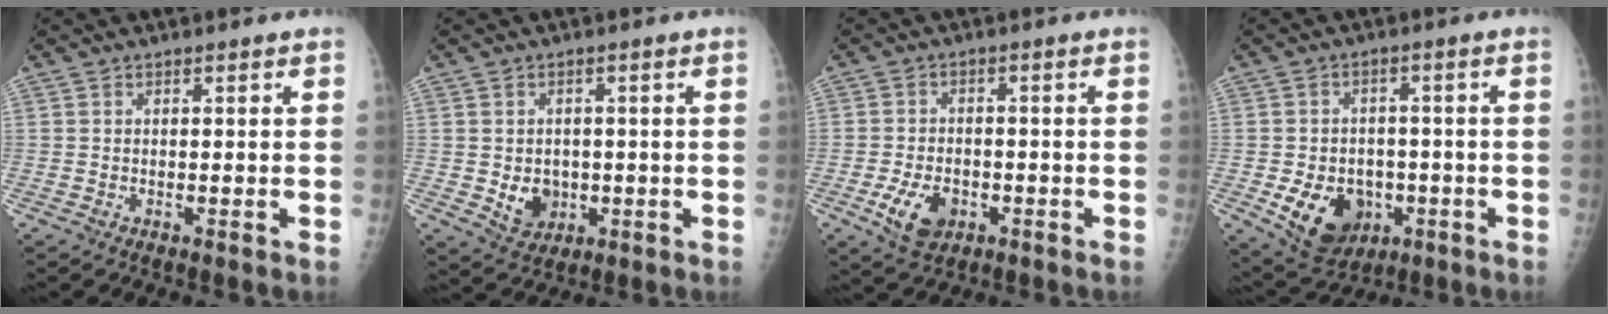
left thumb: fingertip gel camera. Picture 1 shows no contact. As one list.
[{"total": 5.6, "force": [-0.8, 4.7, 3.0], "torque": [-0.023, 0.000, 0.000]}, {"total": 7.0, "force": [-2.9, 4.5, 4.5], "torque": [-0.075, 0.009, -0.045]}, {"total": 11.6, "force": [-3.7, 8.8, 6.6], "torque": [-0.081, 0.012, -0.043]}]